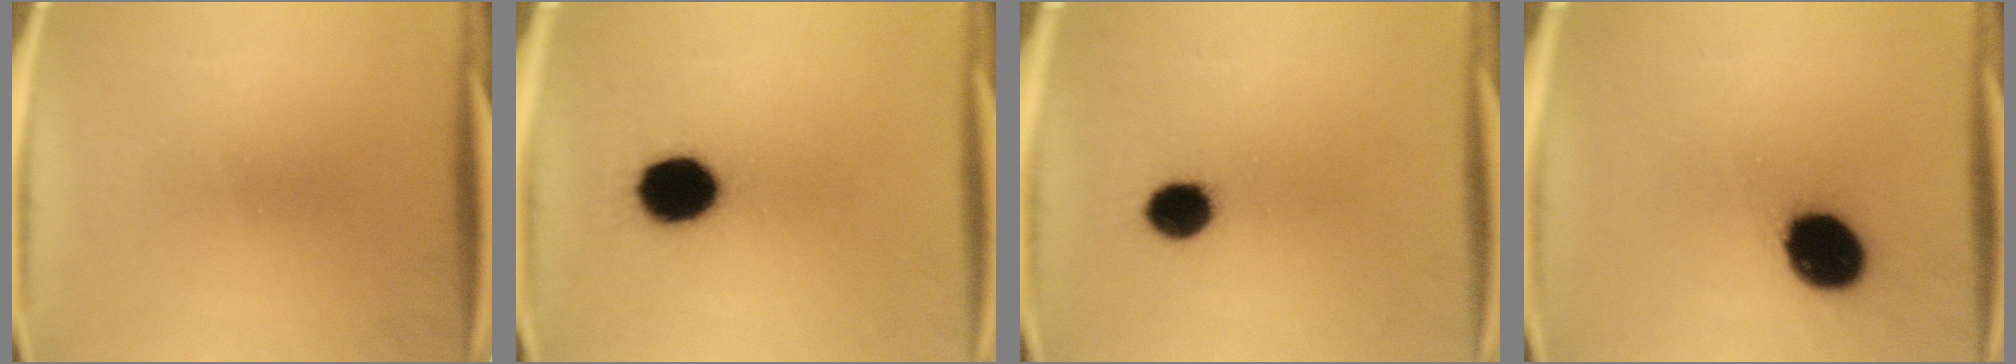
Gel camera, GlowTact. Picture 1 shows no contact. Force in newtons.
{"total": 13.5}
{"total": 6.5}
{"total": 14.3}